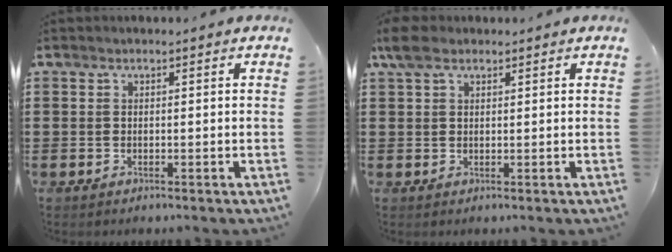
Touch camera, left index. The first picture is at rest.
{"total": 3.7, "force": [2.0, 2.0, 2.4], "torque": [-0.060, 0.007, 0.034]}